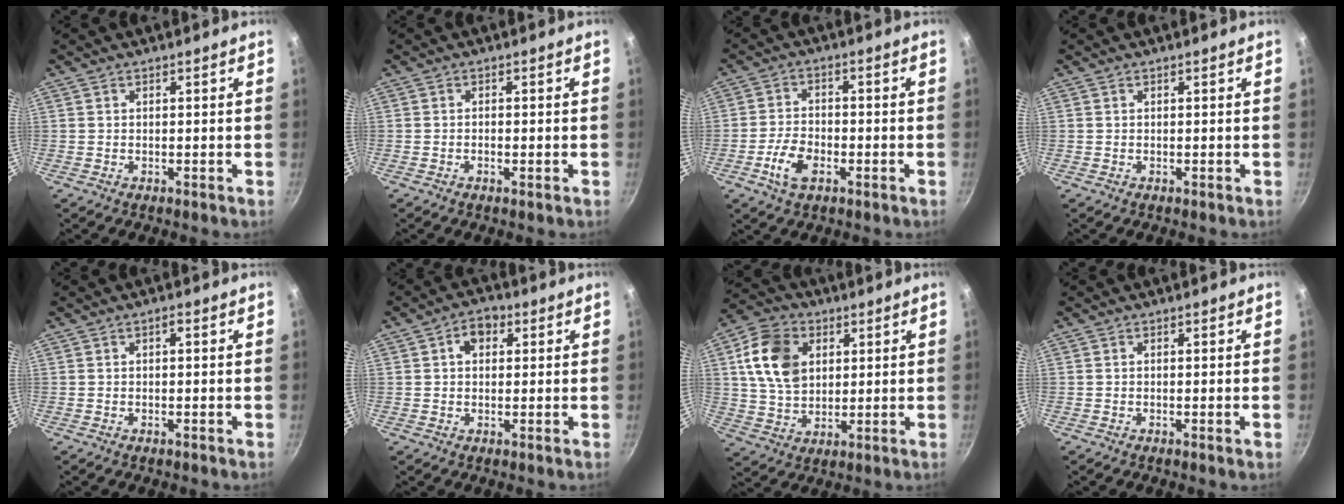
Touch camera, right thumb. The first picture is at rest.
{"total": 1.2, "force": [-0.3, 0.3, 1.1], "torque": [-0.025, 0.001, -0.008]}
{"total": 6.8, "force": [-2.7, 3.7, 5.0], "torque": [-0.095, 0.016, -0.052]}
{"total": 0.0}
{"total": 1.1, "force": [0.0, 0.3, 1.1], "torque": [-0.027, 0.004, 0.000]}
{"total": 4.9, "force": [1.5, 3.6, 3.0], "torque": [-0.024, 0.006, 0.016]}
{"total": 13.2, "force": [3.6, 9.6, 8.2], "torque": [-0.128, -0.003, 0.062]}
{"total": 0.9, "force": [-0.3, -0.2, 0.9], "torque": [-0.020, 0.000, -0.005]}